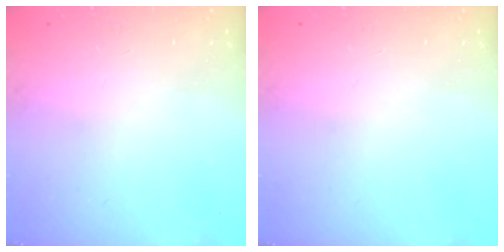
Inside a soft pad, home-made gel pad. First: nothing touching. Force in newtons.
{"total": 0.0}